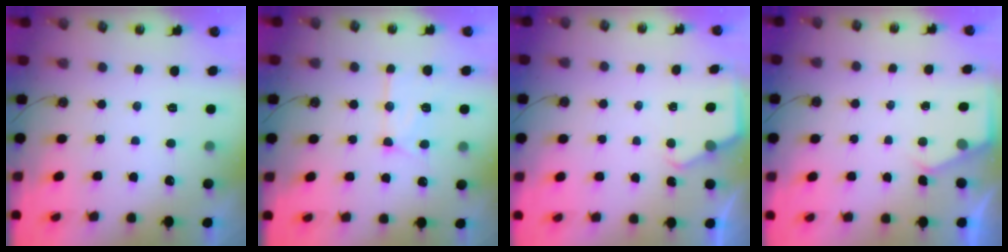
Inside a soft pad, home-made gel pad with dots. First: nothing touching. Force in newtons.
{"total": 13.1, "press": 13.1, "slide": 1.2}
{"total": 2.9, "press": 2.8, "slide": 0.4}
{"total": 3.4, "press": 3.4, "slide": 0.4}